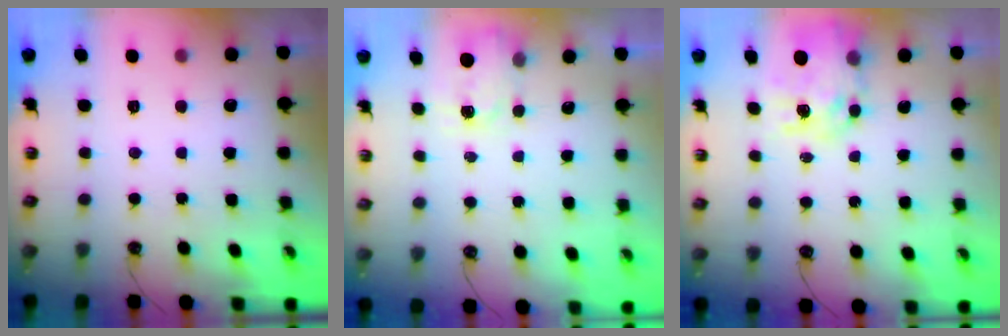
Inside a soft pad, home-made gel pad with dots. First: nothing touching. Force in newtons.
{"total": 2.6, "press": 2.6, "slide": 0.4}
{"total": 11.2, "press": 11.2, "slide": 1.1}